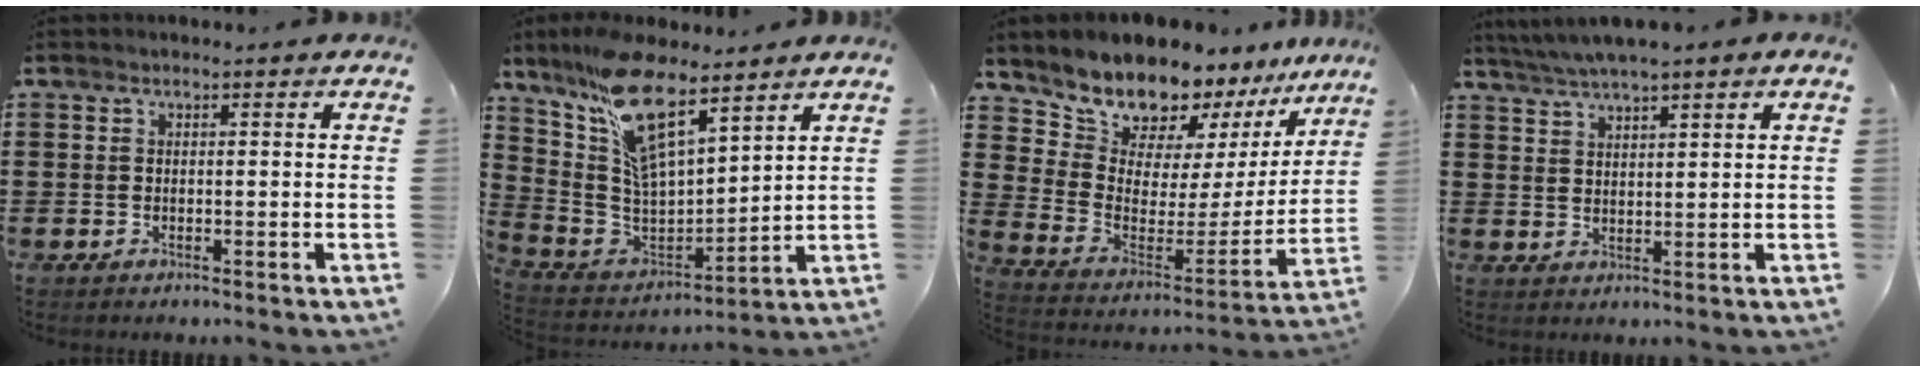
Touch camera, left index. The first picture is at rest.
{"total": 13.6, "force": [8.8, 4.2, 9.4], "torque": [-0.219, -0.047, 0.156]}
{"total": 9.8, "force": [9.1, 3.5, 0.9], "torque": [-0.073, -0.084, 0.165]}
{"total": 3.3, "force": [2.9, -0.3, 1.5], "torque": [-0.036, -0.005, 0.053]}